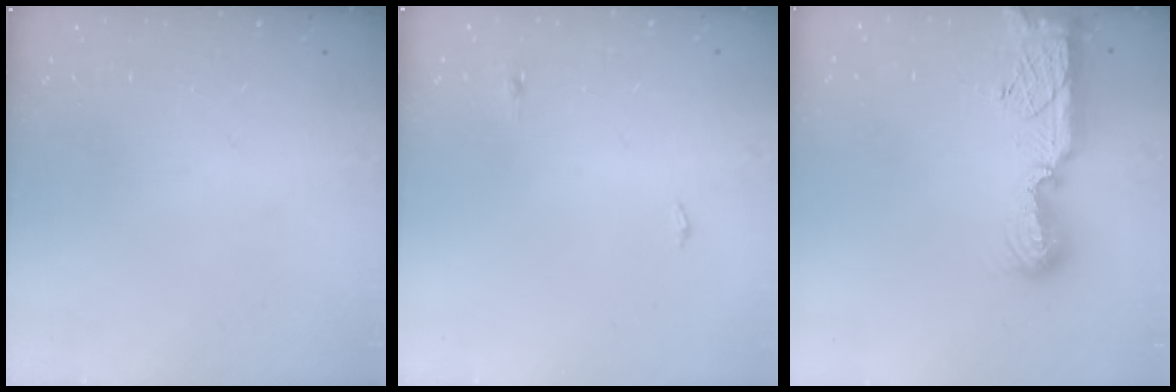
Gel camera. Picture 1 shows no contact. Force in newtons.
{"total": 7.6, "press": 3.3, "slide": 6.8}
{"total": 11.5, "press": 11.4, "slide": 1.2}